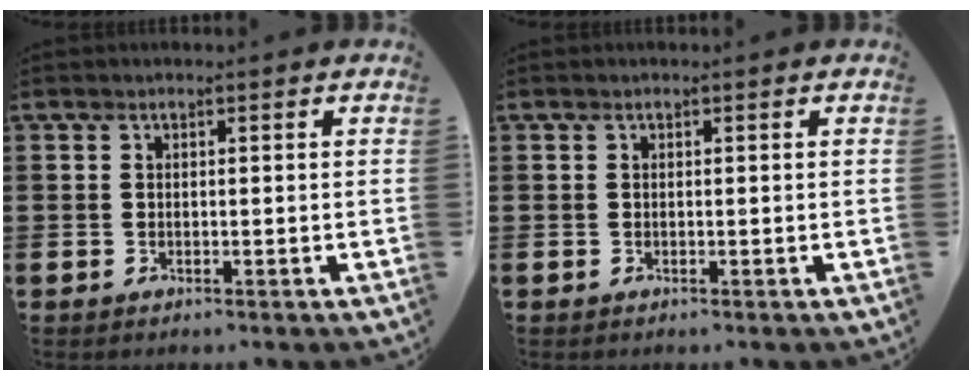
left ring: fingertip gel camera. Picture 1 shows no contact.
{"total": 0.0}